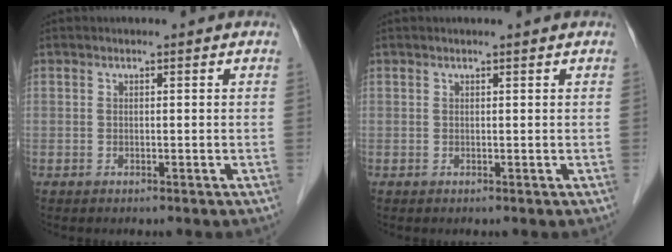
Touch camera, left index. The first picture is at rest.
{"total": 0.8, "force": [0.8, -0.1, 0.3], "torque": [-0.009, 0.003, 0.013]}